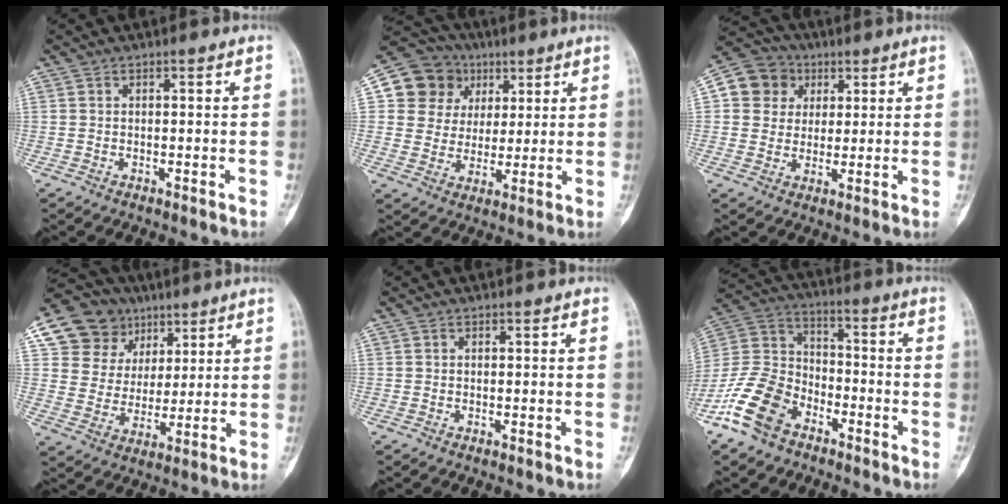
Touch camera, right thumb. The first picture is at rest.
{"total": 12.7, "force": [4.5, 11.5, 2.9], "torque": [-0.013, 0.007, 0.079]}
{"total": 9.7, "force": [2.8, 8.9, 2.5], "torque": [-0.015, 0.006, 0.040]}
{"total": 15.2, "force": [7.6, 12.5, 4.0], "torque": [-0.035, -0.004, 0.141]}
{"total": 0.0}
{"total": 13.7, "force": [-8.4, 8.4, 6.8], "torque": [-0.132, 0.056, -0.172]}